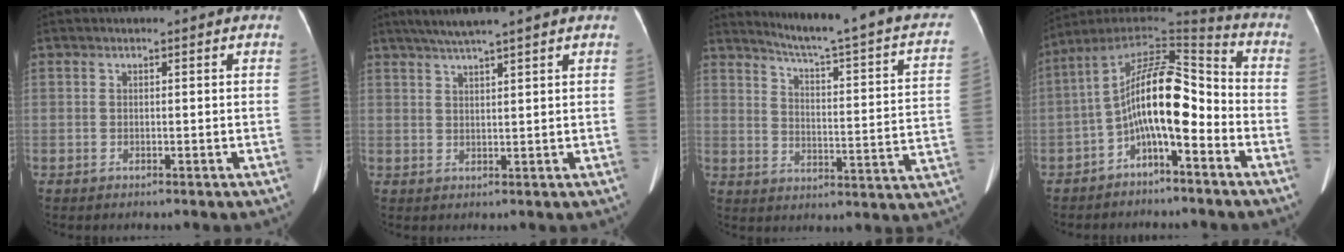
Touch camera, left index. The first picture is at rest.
{"total": 6.7, "force": [5.4, -0.7, 4.0], "torque": [-0.070, 0.025, 0.088]}
{"total": 22.5, "force": [19.0, 0.6, 12.1], "torque": [-0.167, -0.058, 0.229]}
{"total": 12.7, "force": [-4.0, 3.3, 11.7], "torque": [-0.202, 0.044, -0.066]}